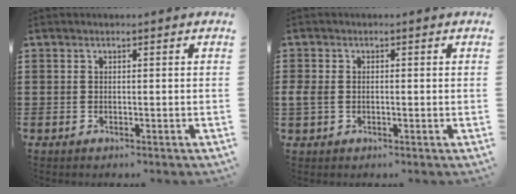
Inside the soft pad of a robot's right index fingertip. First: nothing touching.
{"total": 1.6, "force": [-0.4, 1.1, 1.1], "torque": [-0.032, -0.002, -0.012]}